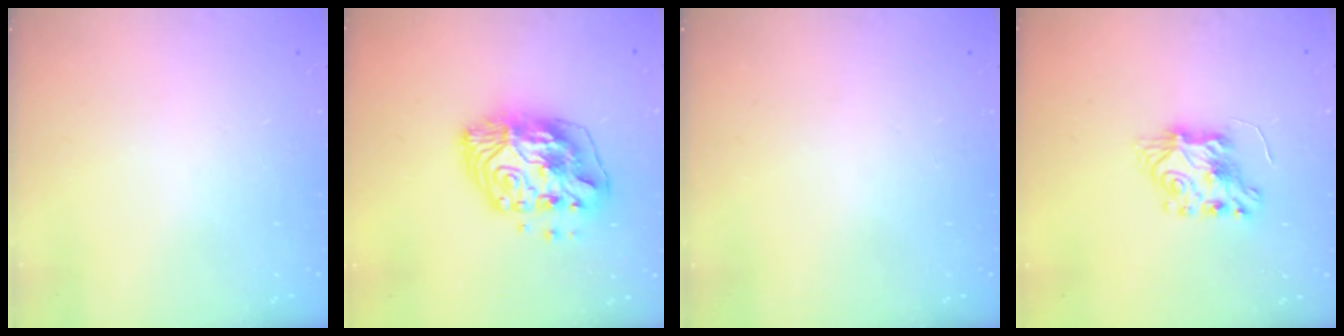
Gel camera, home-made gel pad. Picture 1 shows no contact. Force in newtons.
{"total": 13.7, "press": 13.7, "slide": 1.0}
{"total": 0.0}
{"total": 6.9, "press": 6.9, "slide": 0.4}